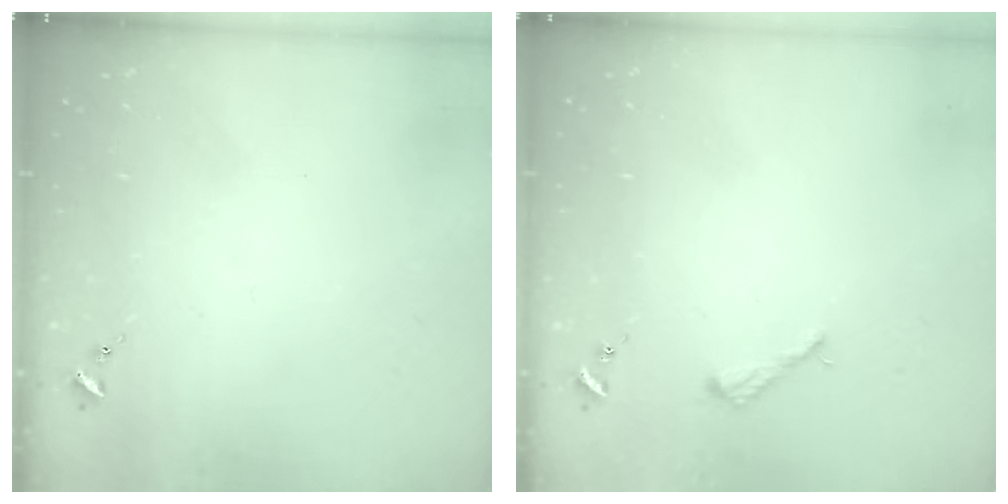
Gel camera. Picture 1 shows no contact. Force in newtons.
{"total": 2.6, "press": 2.6, "slide": 0.3}